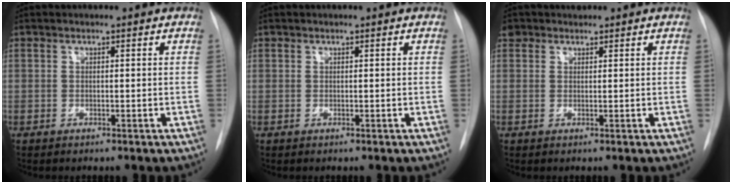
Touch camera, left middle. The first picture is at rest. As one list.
[{"total": 0.0}, {"total": 1.8, "force": [1.1, 1.3, -0.1], "torque": [0.007, 0.014, 0.016]}]